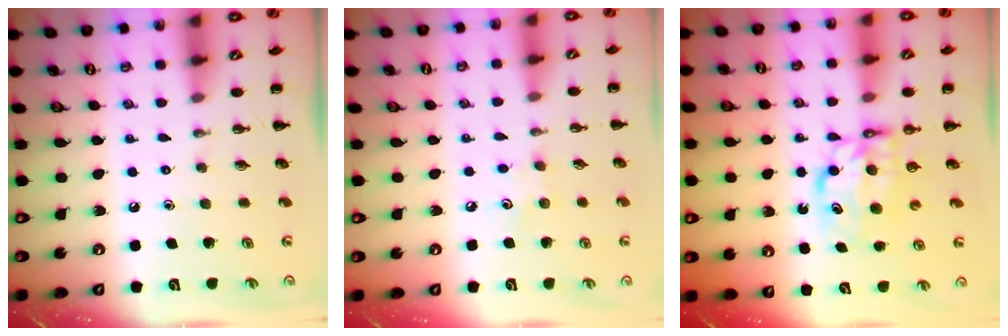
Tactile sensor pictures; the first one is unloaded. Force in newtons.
{"total": 3.7, "press": 3.6, "slide": 1.0}
{"total": 6.8, "press": 6.7, "slide": 0.5}